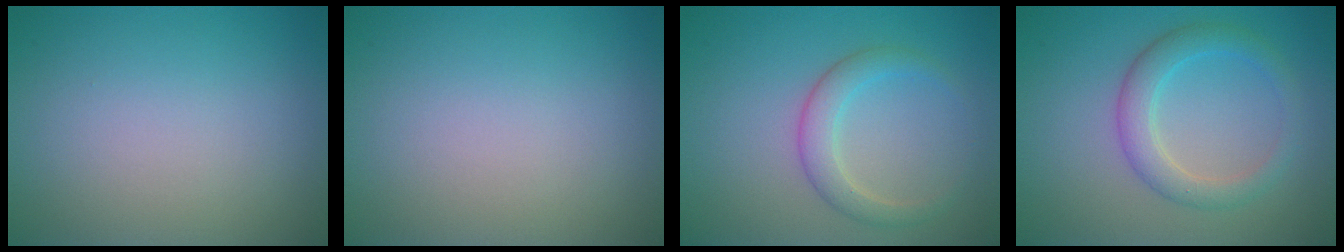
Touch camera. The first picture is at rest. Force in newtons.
{"total": 0.0}
{"total": 2.6, "press": 2.6, "slide": 0.1}
{"total": 3.3, "press": 3.3, "slide": 0.1}